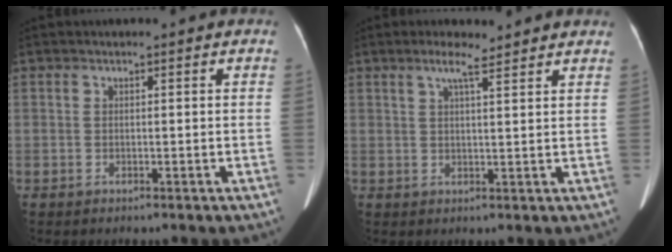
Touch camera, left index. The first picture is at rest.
{"total": 4.5, "force": [3.6, 0.4, 2.6], "torque": [-0.047, 0.018, 0.055]}